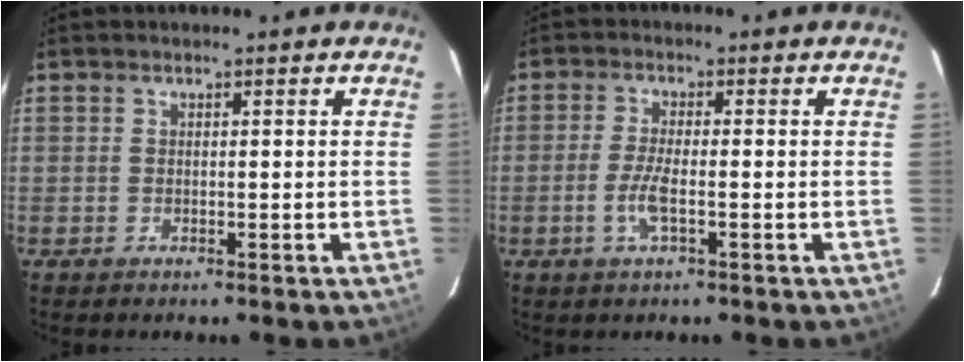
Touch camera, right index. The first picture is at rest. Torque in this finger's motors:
{"motor_torque": [-0.20, -0.08, -0.02, 0.00]}